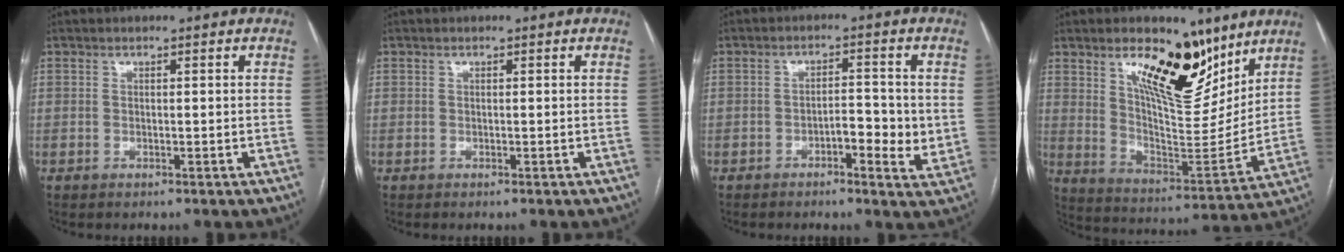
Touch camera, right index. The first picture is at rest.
{"total": 0.0}
{"total": 5.9, "force": [-1.2, 2.1, 5.4], "torque": [-0.074, 0.001, -0.020]}
{"total": 16.2, "force": [10.2, 5.9, 11.2], "torque": [-0.172, -0.016, 0.179]}